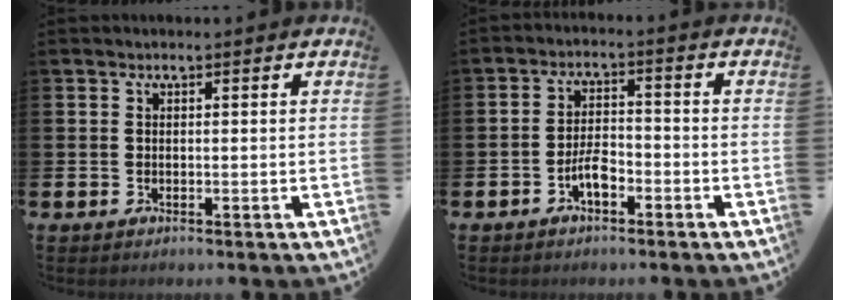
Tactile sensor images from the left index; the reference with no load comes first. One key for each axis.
{"total": 3.6, "fx": -2.0, "fy": 1.5, "fz": 2.6, "tx": -0.054, "ty": 0.013, "tz": -0.037}